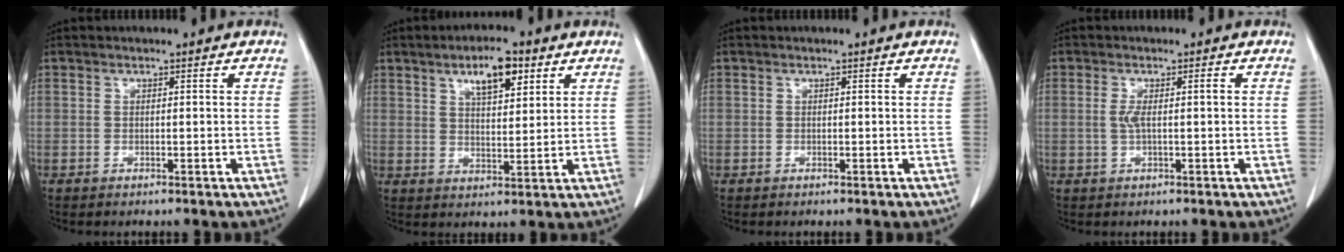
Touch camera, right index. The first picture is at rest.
{"total": 7.2, "force": [4.0, 2.3, 5.6], "torque": [-0.094, 0.003, 0.066]}
{"total": 0.0}
{"total": 2.4, "force": [0.0, 0.2, 2.4], "torque": [-0.051, 0.006, 0.003]}